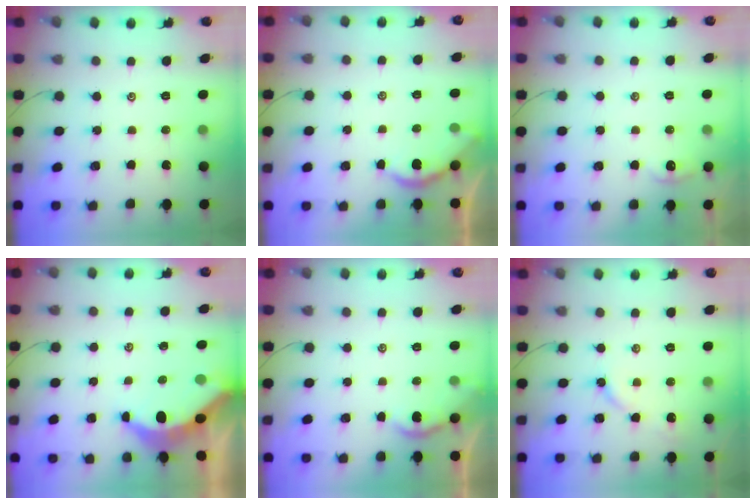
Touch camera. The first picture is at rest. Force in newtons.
{"total": 2.4, "press": 2.3, "slide": 0.5}
{"total": 0.0}
{"total": 5.4, "press": 5.4, "slide": 0.6}
{"total": 1.8, "press": 1.7, "slide": 0.5}
{"total": 4.6, "press": 4.5, "slide": 0.6}